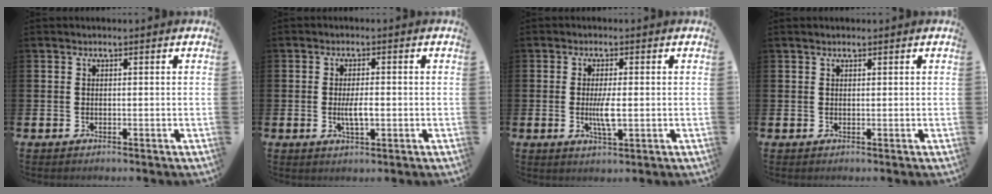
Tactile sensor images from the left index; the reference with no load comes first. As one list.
[{"total": 3.0, "force": [-0.4, 1.0, 2.9], "torque": [-0.053, -0.001, -0.008]}, {"total": 3.3, "force": [-0.3, 0.6, 3.2], "torque": [-0.059, -0.003, -0.008]}, {"total": 0.7, "force": [0.6, 0.1, 0.3], "torque": [-0.006, 0.002, 0.010]}]